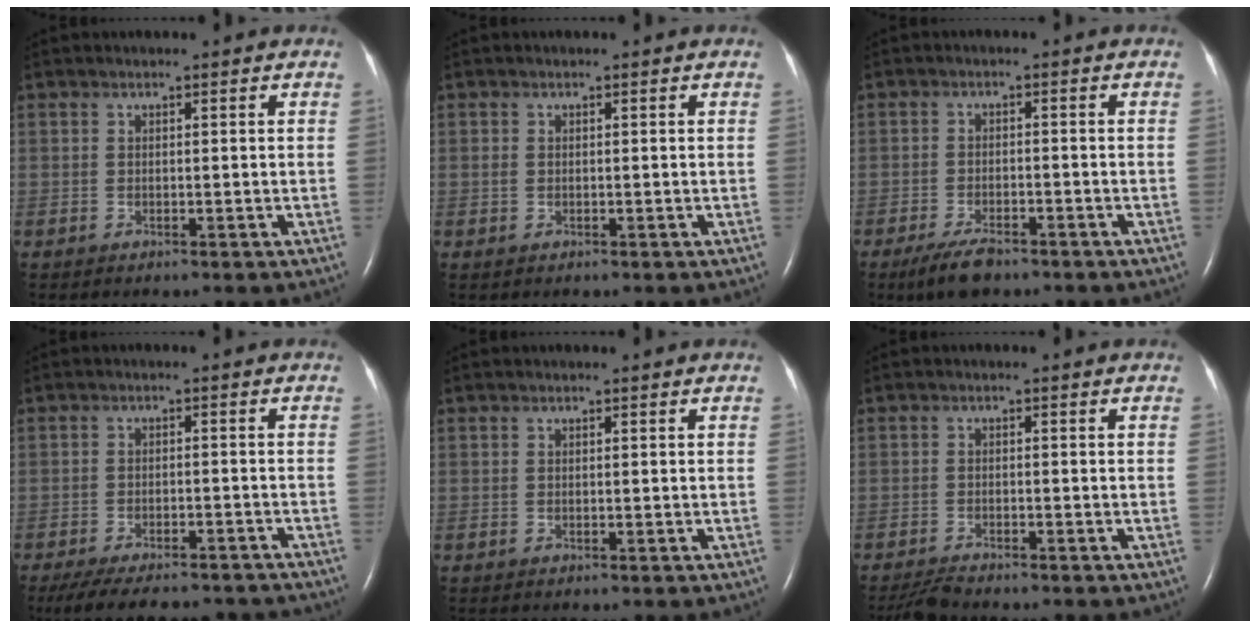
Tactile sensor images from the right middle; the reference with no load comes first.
{"total": 0.6, "force": [0.0, 0.5, 0.3], "torque": [-0.011, 0.000, 0.002]}
{"total": 5.0, "force": [-3.7, 1.6, 2.9], "torque": [-0.065, -0.007, -0.063]}
{"total": 15.7, "force": [-13.8, 4.2, 6.0], "torque": [-0.127, -0.011, -0.183]}
{"total": 0.0}
{"total": 3.2, "force": [-3.0, 0.2, 1.1], "torque": [-0.027, -0.015, -0.055]}